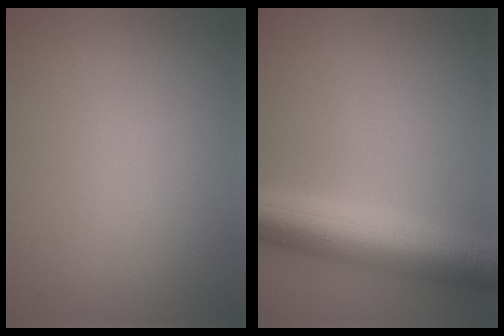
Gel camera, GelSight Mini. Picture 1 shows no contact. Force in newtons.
{"total": 8.5, "press": 8.4, "slide": 0.1}